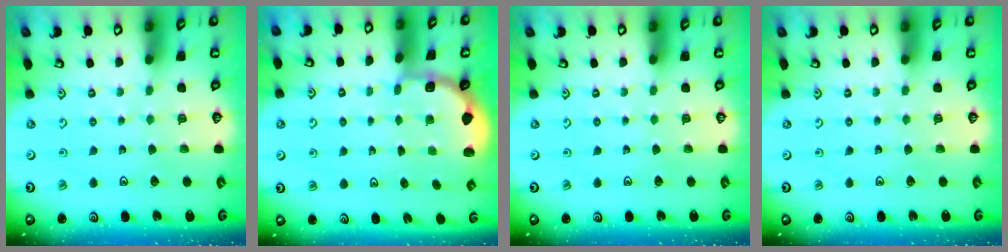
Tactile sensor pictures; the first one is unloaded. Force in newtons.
{"total": 1.8, "press": 1.7, "slide": 0.7}
{"total": 0.0}
{"total": 0.0}